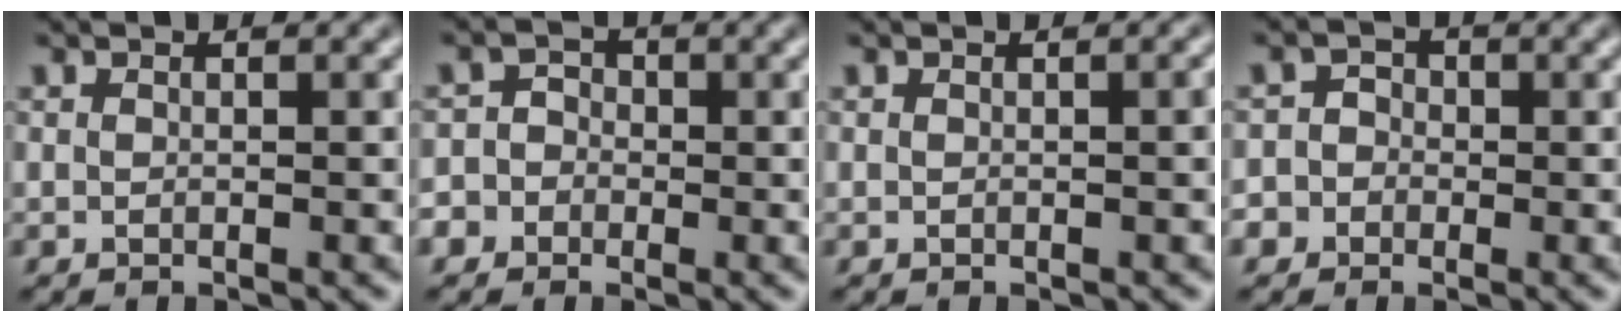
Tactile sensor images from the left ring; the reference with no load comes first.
{"total": 4.4, "force": [-2.1, 3.8, 0.9], "torque": [0.011, 0.003, -0.053]}
{"total": 0.9, "force": [0.0, 0.1, 0.9], "torque": [-0.010, 0.003, 0.001]}
{"total": 4.1, "force": [-1.7, 3.6, 0.7], "torque": [0.016, 0.005, -0.052]}